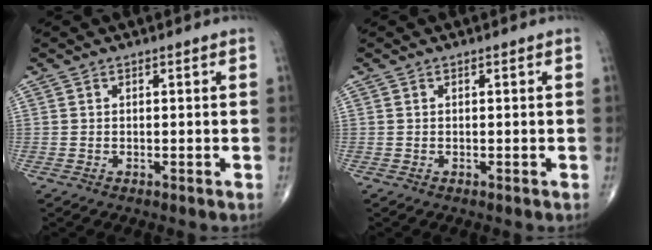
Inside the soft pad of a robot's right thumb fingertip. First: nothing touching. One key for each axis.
{"total": 0.0}